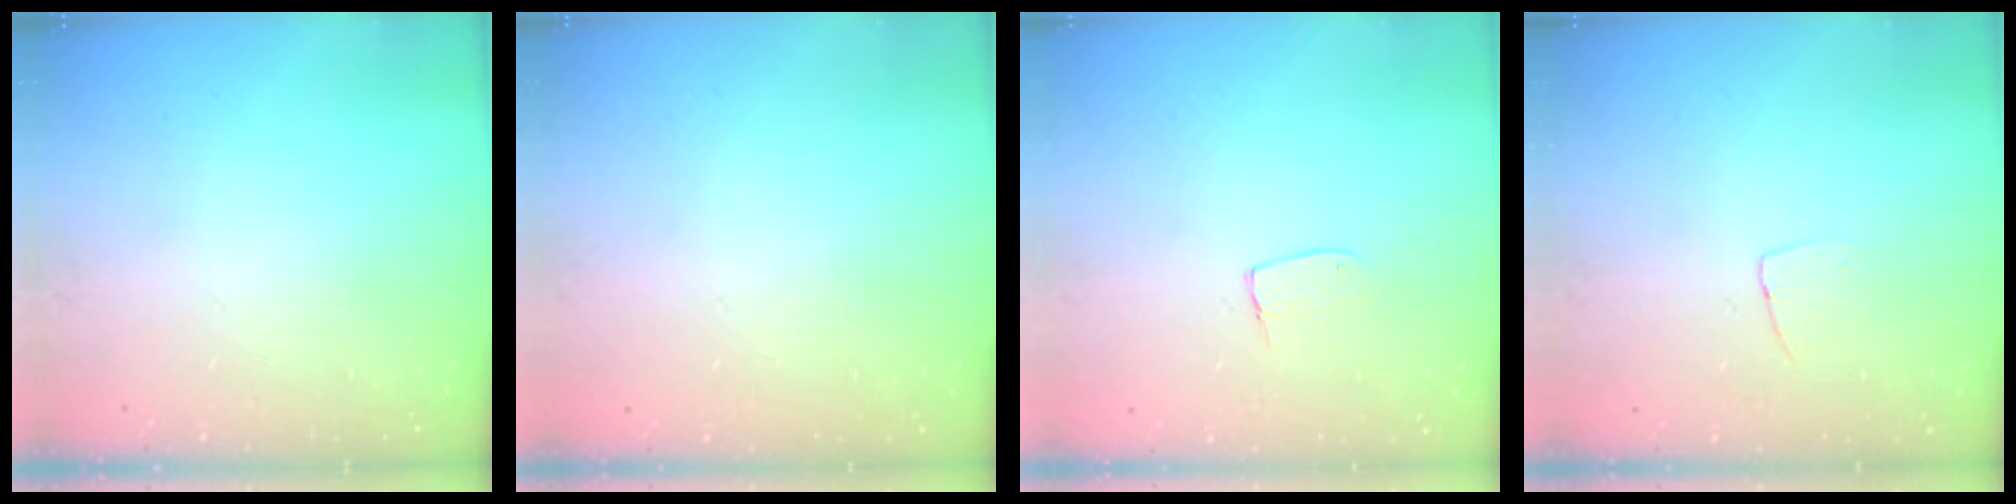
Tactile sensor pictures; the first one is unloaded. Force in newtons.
{"total": 0.0}
{"total": 5.5, "press": 5.5, "slide": 0.3}
{"total": 4.5, "press": 4.4, "slide": 0.3}